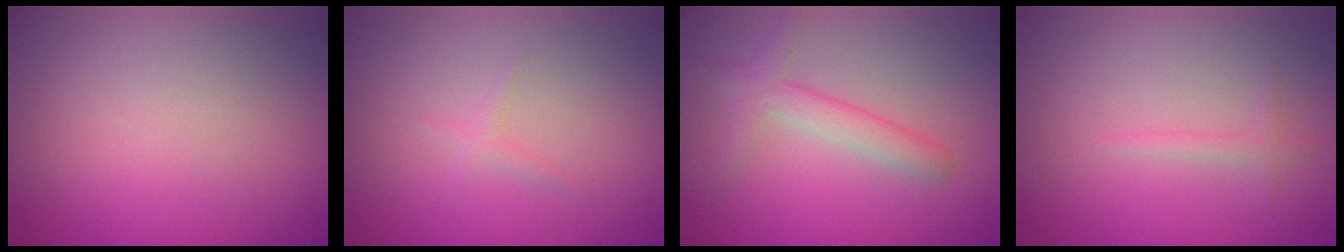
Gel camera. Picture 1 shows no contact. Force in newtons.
{"total": 0.7, "press": 0.7, "slide": 0.0}
{"total": 2.8, "press": 2.8, "slide": 0.1}
{"total": 0.8, "press": 0.8, "slide": 0.0}